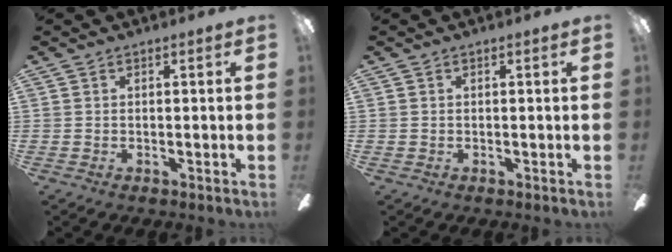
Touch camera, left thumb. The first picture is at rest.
{"total": 0.5, "force": [-0.2, 0.5, 0.2], "torque": [-0.002, 0.003, -0.005]}